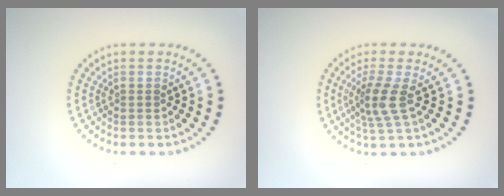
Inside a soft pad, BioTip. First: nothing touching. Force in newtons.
{"total": 2.9, "press": 2.2, "slide": 1.8}